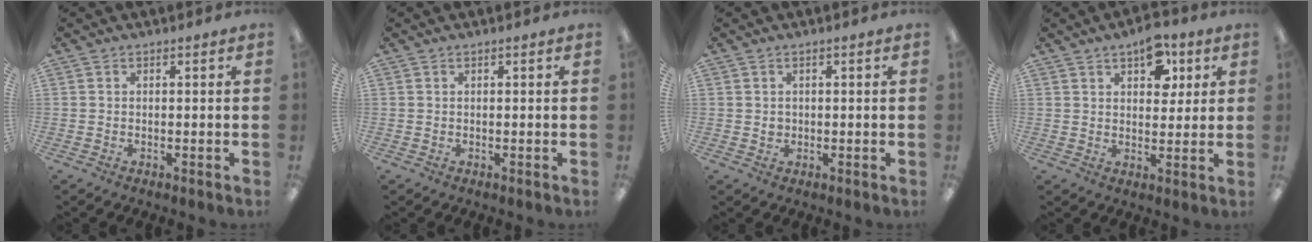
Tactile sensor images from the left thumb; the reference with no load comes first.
{"total": 0.0}
{"total": 1.3, "force": [0.3, 1.1, 0.5], "torque": [-0.012, 0.006, 0.003]}
{"total": 8.8, "force": [4.9, 4.9, 5.3], "torque": [-0.057, -0.018, 0.082]}